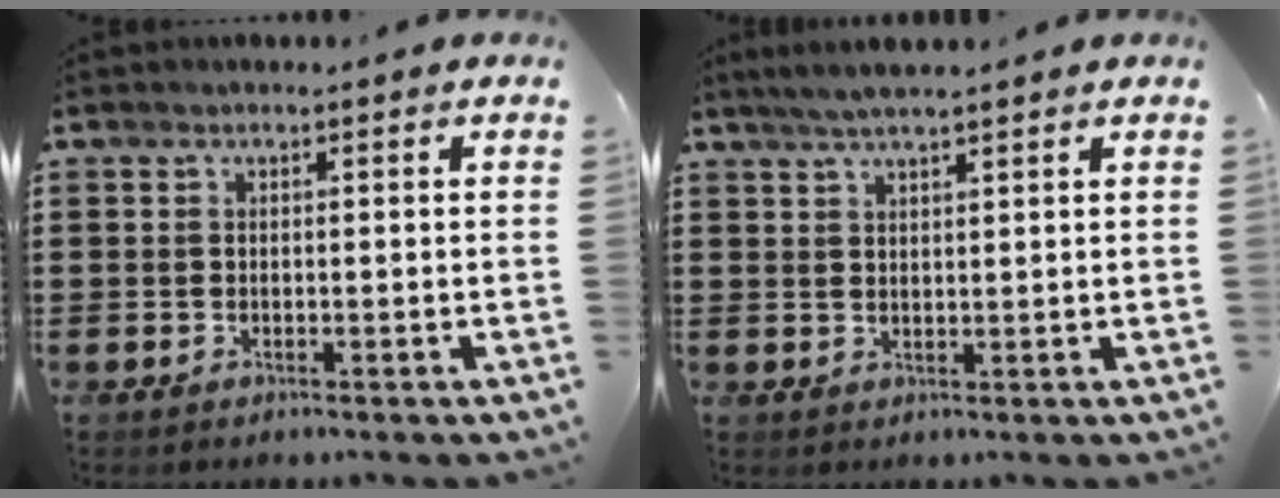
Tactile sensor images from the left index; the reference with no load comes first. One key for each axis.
{"total": 2.8, "fx": 2.4, "fy": 0.1, "fz": 1.5, "tx": -0.035, "ty": 0.002, "tz": 0.044}